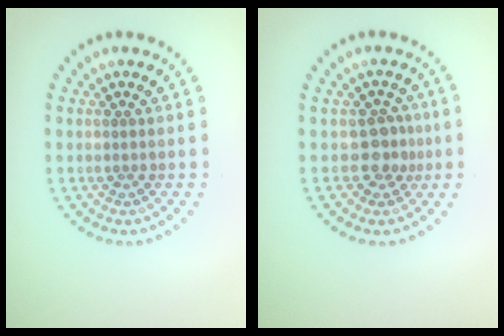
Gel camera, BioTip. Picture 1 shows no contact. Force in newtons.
{"total": 2.1, "press": 1.7, "slide": 1.2}